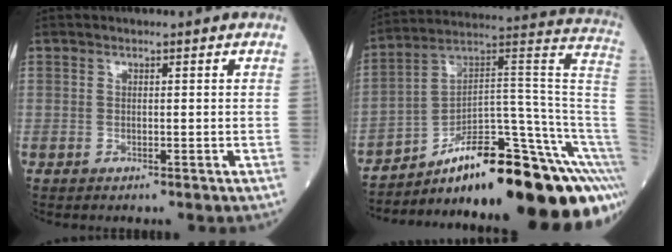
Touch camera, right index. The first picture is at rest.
{"total": 24.6, "force": [-14.5, 2.7, 19.8], "torque": [-0.166, 0.061, -0.212]}